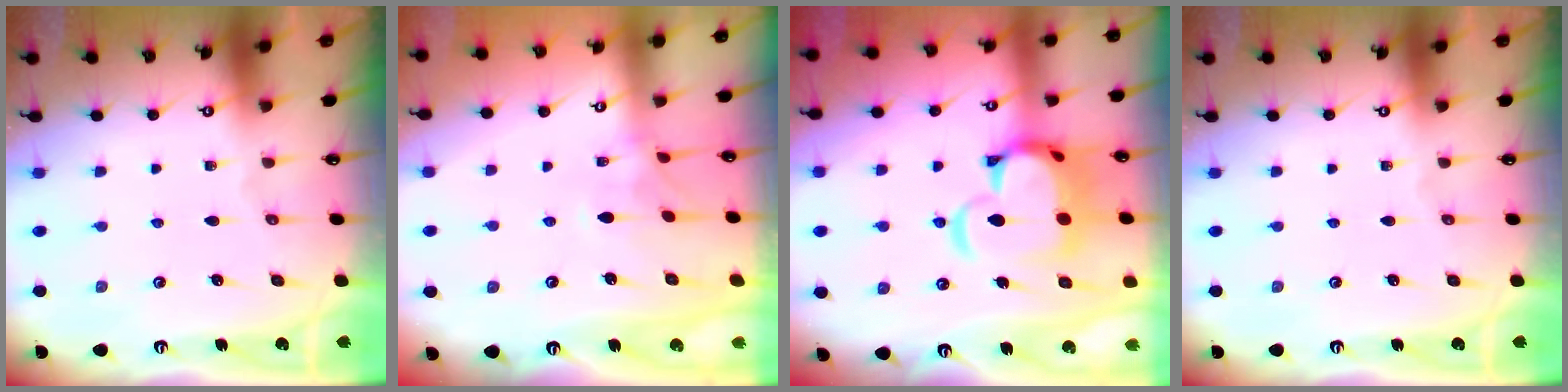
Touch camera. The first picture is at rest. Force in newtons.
{"total": 1.2, "press": 0.8, "slide": 0.9}
{"total": 10.4, "press": 10.3, "slide": 1.7}
{"total": 0.0}